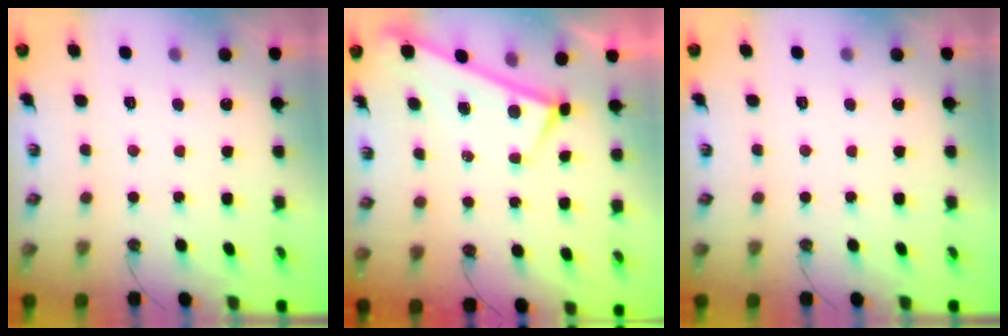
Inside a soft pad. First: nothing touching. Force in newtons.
{"total": 0.0}
{"total": 0.0}